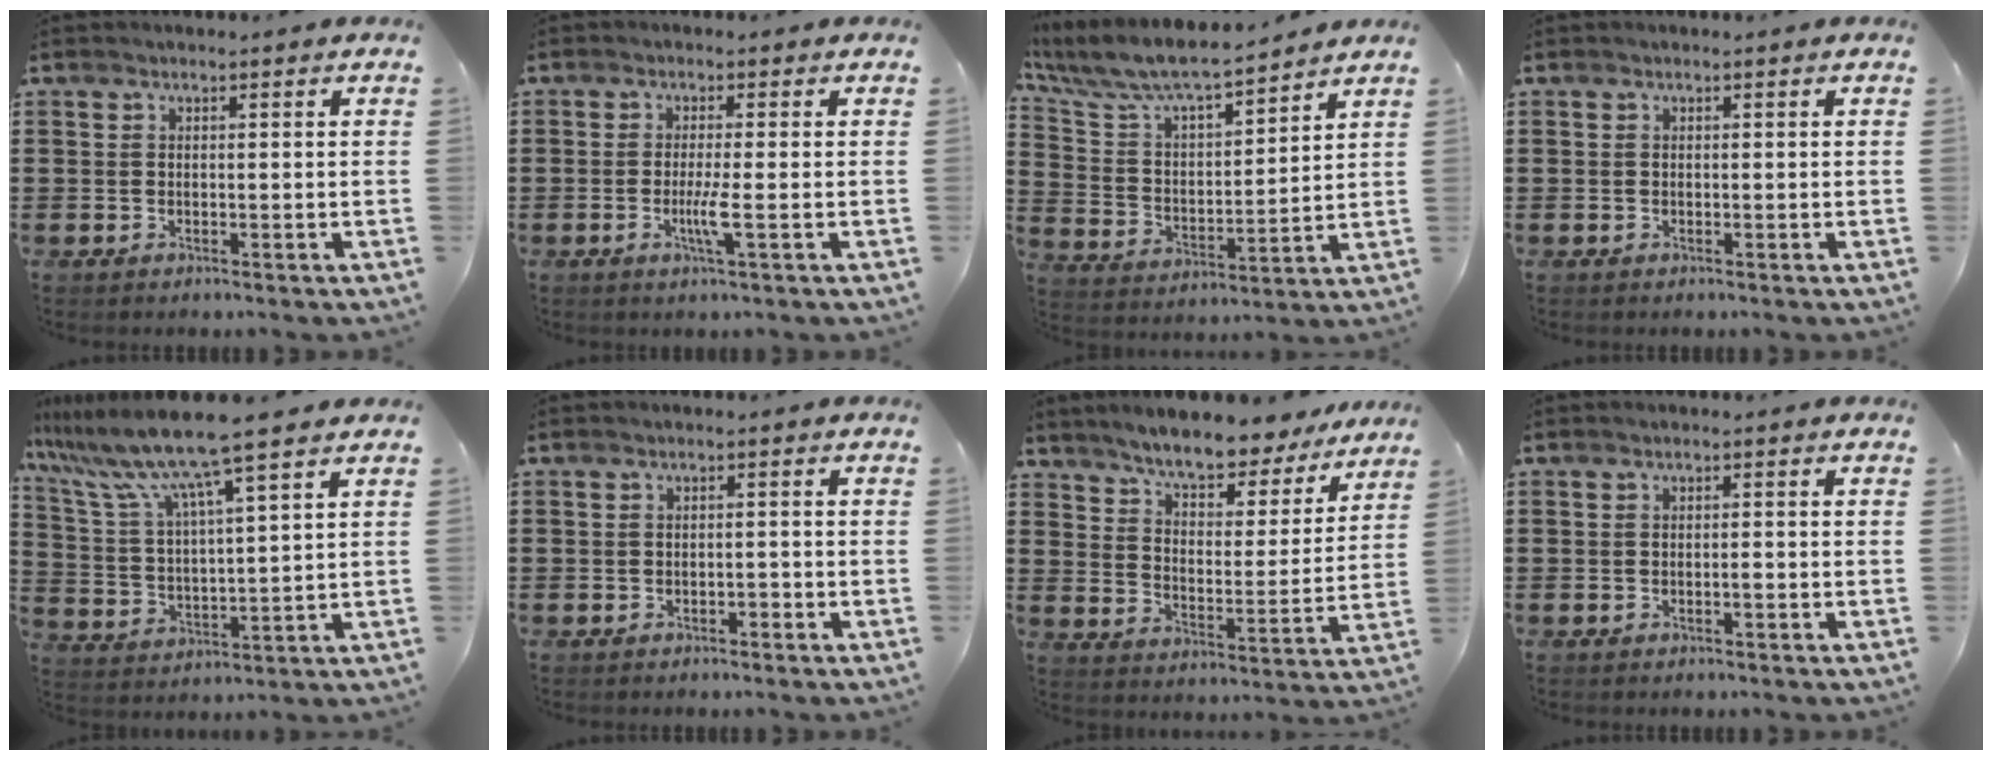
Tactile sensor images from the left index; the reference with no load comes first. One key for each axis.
{"total": 3.7, "fx": -0.9, "fy": -0.3, "fz": 3.6, "tx": -0.067, "ty": -0.011, "tz": -0.021}
{"total": 8.0, "fx": 7.2, "fy": 1.3, "fz": 3.2, "tx": -0.097, "ty": -0.046, "tz": 0.121}
{"total": 0.0}
{"total": 10.6, "fx": 8.6, "fy": -0.4, "fz": 6.2, "tx": -0.152, "ty": -0.046, "tz": 0.142}
{"total": 0.9, "fx": -0.7, "fy": 0.3, "fz": 0.5, "tx": -0.015, "ty": -0.003, "tz": -0.014}
{"total": 7.3, "fx": 6.8, "fy": 0.7, "fz": 2.4, "tx": -0.077, "ty": -0.038, "tz": 0.118}
{"total": 0.8, "fx": -0.3, "fy": 0.2, "fz": 0.8, "tx": -0.016, "ty": -0.004, "tz": -0.004}